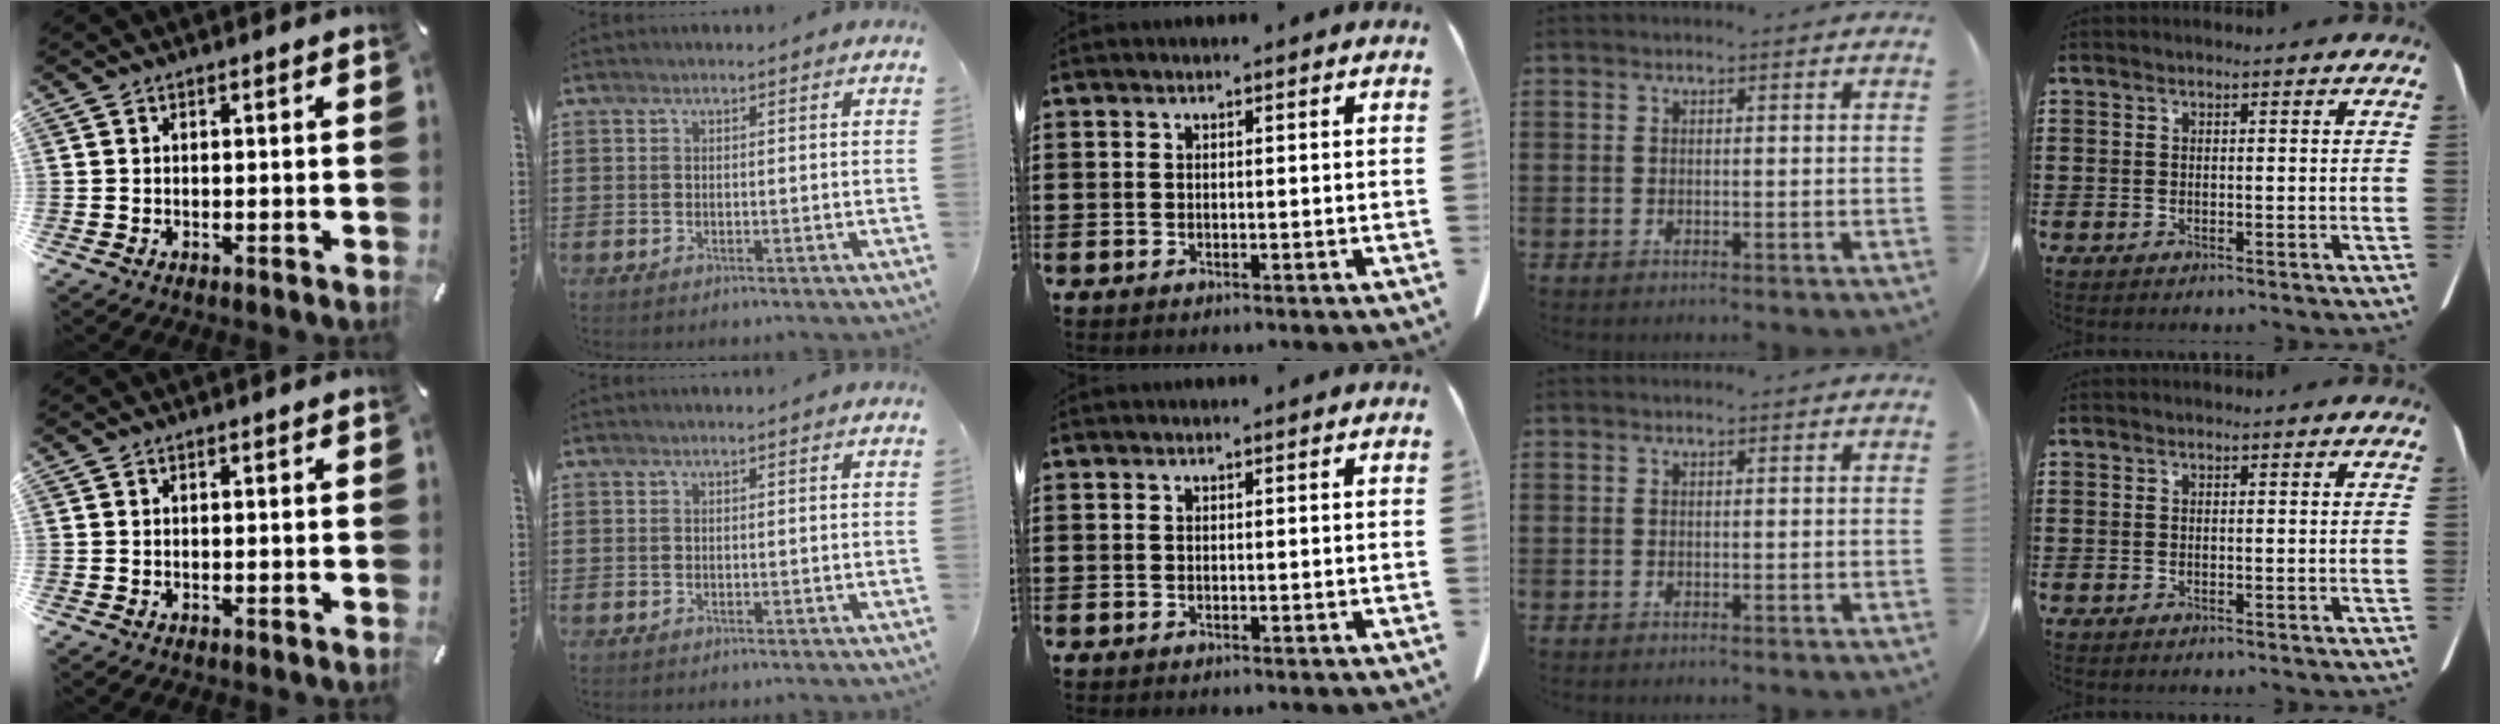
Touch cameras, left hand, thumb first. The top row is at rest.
{}